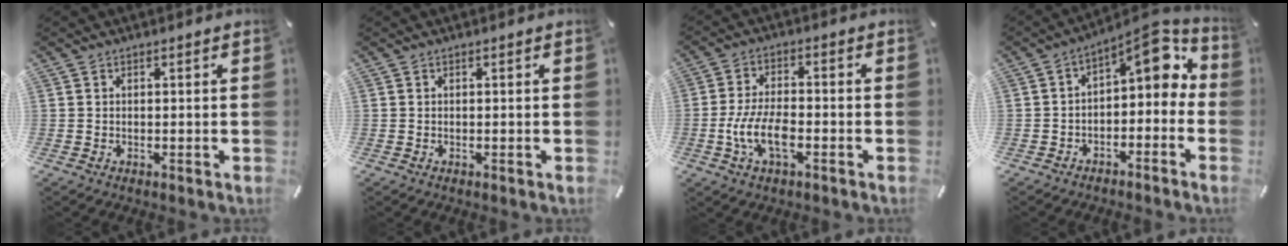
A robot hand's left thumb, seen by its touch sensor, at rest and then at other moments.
{"total": 0.0}
{"total": 8.6, "force": [-2.9, 3.9, 7.1], "torque": [-0.154, 0.000, -0.052]}
{"total": 7.3, "force": [2.8, 3.8, 5.6], "torque": [-0.067, -0.038, 0.039]}